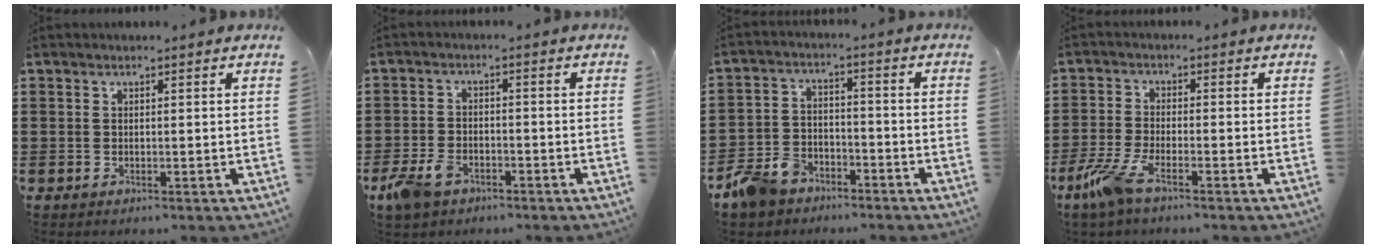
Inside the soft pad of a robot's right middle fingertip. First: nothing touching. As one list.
[{"total": 4.6, "force": [-2.9, 2.6, 2.5], "torque": [-0.077, -0.002, -0.063]}, {"total": 7.1, "force": [-5.9, 3.5, 1.7], "torque": [-0.067, 0.013, -0.126]}, {"total": 5.6, "force": [-3.4, 1.2, 4.2], "torque": [-0.109, -0.017, -0.069]}]